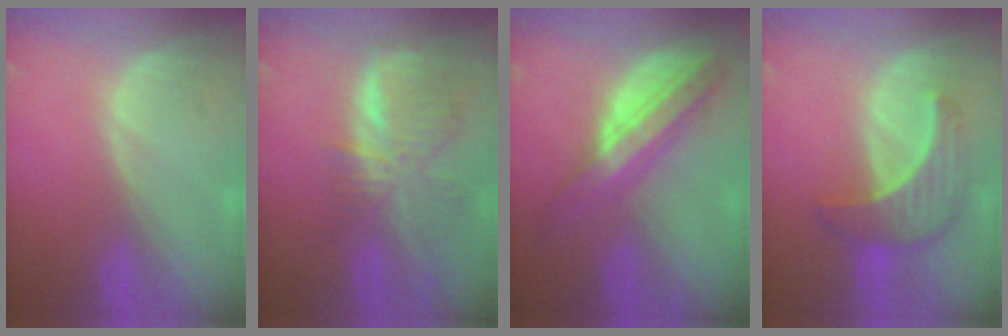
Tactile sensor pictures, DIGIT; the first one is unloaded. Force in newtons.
{"total": 8.8, "press": 7.7, "slide": 4.4}
{"total": 8.5, "press": 8.5, "slide": 0.5}
{"total": 6.9, "press": 6.8, "slide": 1.0}